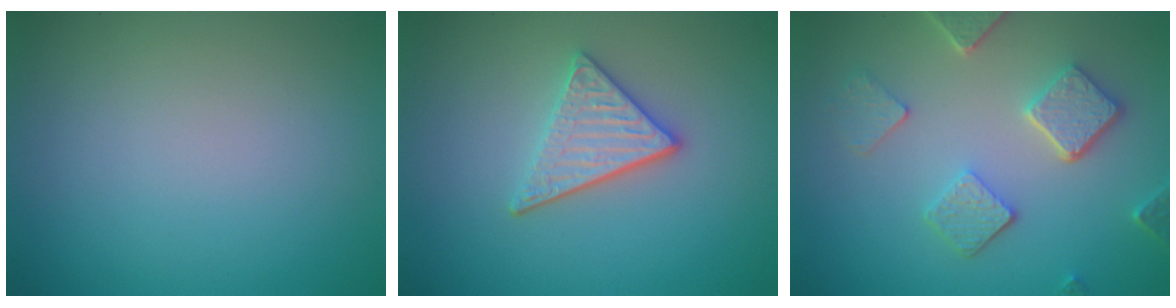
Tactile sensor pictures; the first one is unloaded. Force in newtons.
{"total": 3.5, "press": 3.0, "slide": 1.8}
{"total": 4.7, "press": 3.7, "slide": 3.0}